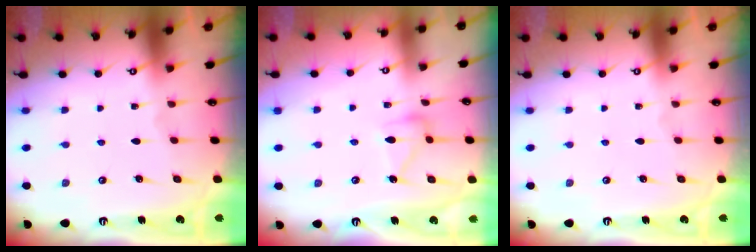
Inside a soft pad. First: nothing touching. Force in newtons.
{"total": 10.5, "press": 10.5, "slide": 0.5}
{"total": 0.0}